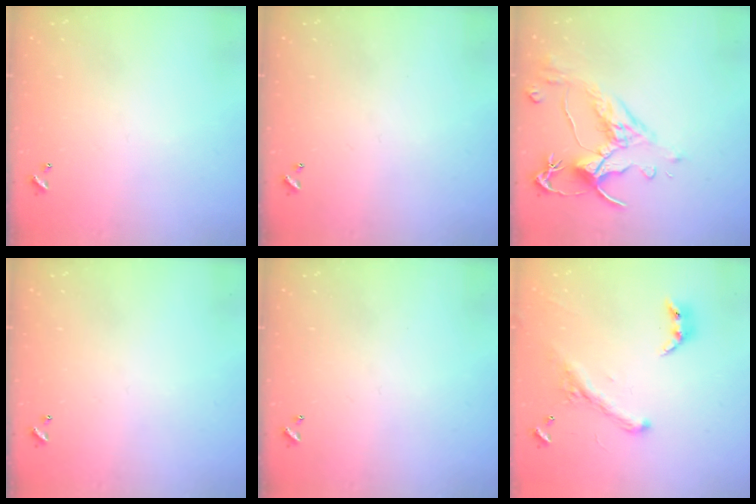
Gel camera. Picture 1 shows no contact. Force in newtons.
{"total": 0.0}
{"total": 3.1, "press": 2.7, "slide": 1.4}
{"total": 0.0}
{"total": 0.0}
{"total": 2.6, "press": 2.3, "slide": 1.3}